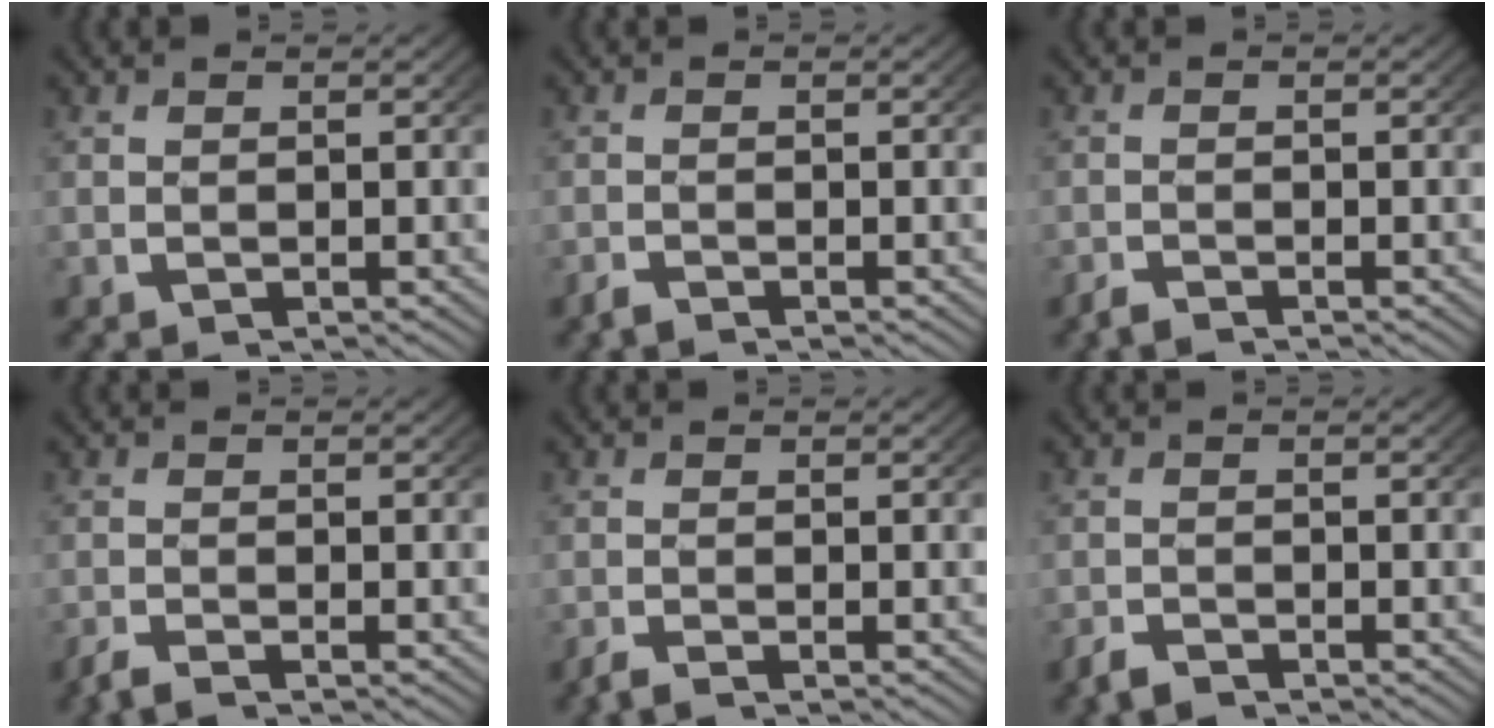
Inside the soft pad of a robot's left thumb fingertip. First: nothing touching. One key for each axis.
{"total": 1.2, "fx": -1.2, "fy": 0.3, "fz": 0.3, "tx": 0.000, "ty": -0.004, "tz": -0.025}
{"total": 1.4, "fx": -1.3, "fy": 0.3, "fz": 0.3, "tx": 0.001, "ty": -0.004, "tz": -0.028}
{"total": 1.8, "fx": -1.6, "fy": 0.6, "fz": 0.7, "tx": -0.010, "ty": -0.005, "tz": -0.031}
{"total": 1.4, "fx": -1.2, "fy": 0.4, "fz": 0.6, "tx": -0.007, "ty": -0.004, "tz": -0.025}
{"total": 1.6, "fx": -1.5, "fy": 0.5, "fz": 0.2, "tx": -0.002, "ty": -0.004, "tz": -0.033}